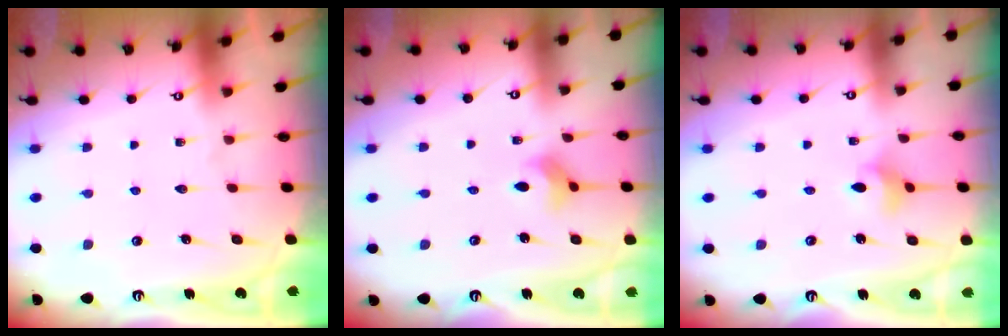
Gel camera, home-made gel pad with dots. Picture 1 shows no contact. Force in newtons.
{"total": 3.4, "press": 3.3, "slide": 0.6}
{"total": 4.7, "press": 4.7, "slide": 0.5}